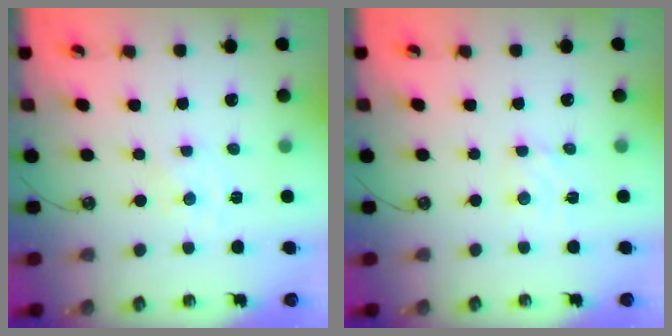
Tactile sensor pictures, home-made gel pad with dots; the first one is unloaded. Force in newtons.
{"total": 2.5, "press": 2.5, "slide": 0.3}